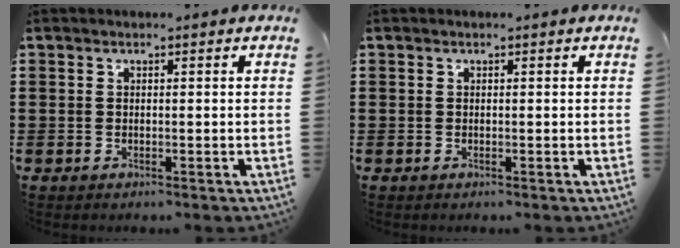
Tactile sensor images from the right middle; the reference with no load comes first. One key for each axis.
{"total": 0.0}